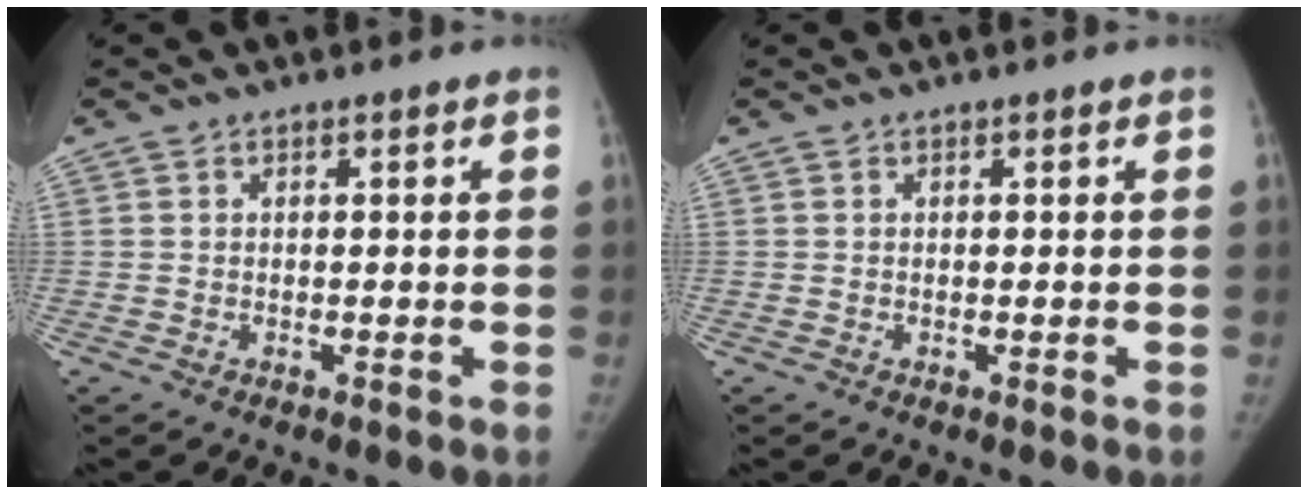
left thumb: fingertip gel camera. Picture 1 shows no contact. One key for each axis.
{"total": 0.0}